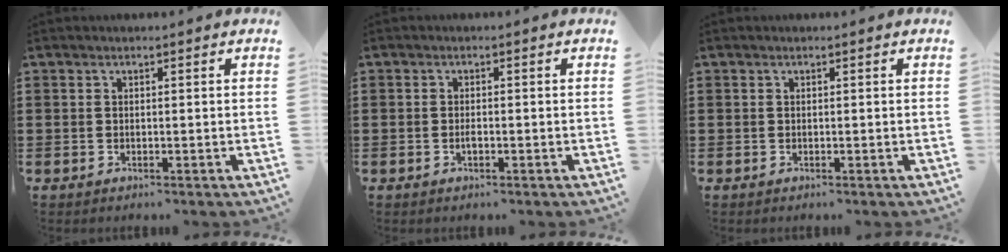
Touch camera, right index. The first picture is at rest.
{"total": 1.2, "force": [-0.4, 0.4, 1.1], "torque": [-0.021, -0.003, -0.006]}
{"total": 0.0}